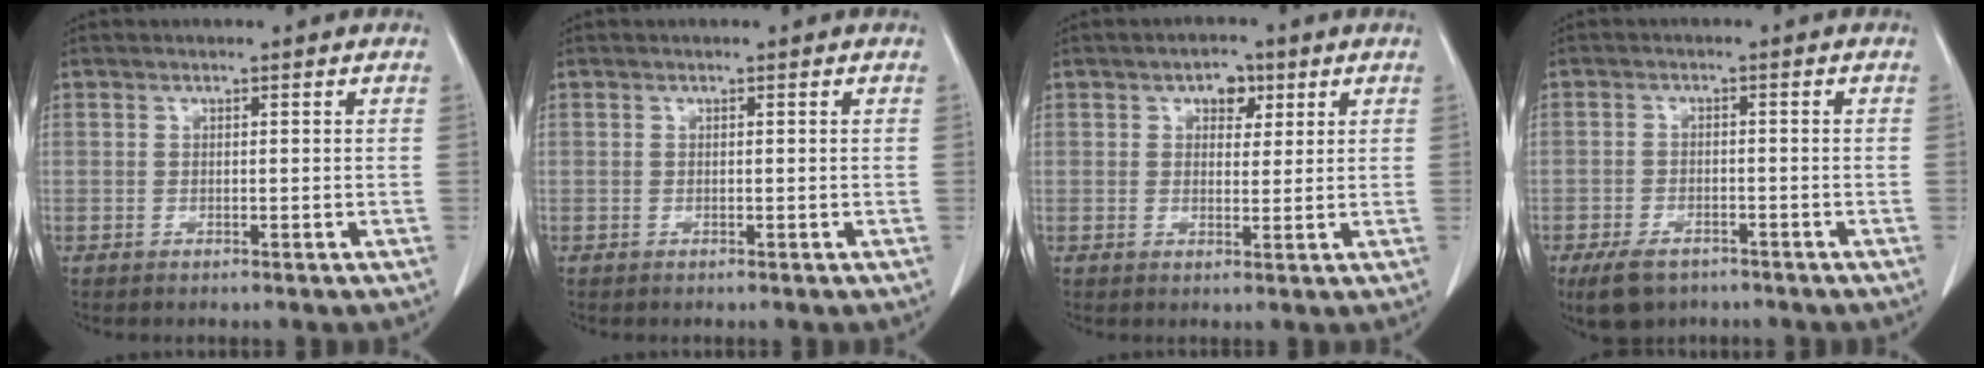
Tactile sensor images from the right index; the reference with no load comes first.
{"total": 0.0}
{"total": 3.6, "force": [1.7, 2.2, 2.2], "torque": [-0.027, 0.008, 0.025]}
{"total": 5.8, "force": [-4.1, 2.9, 2.8], "torque": [-0.054, -0.006, -0.064]}